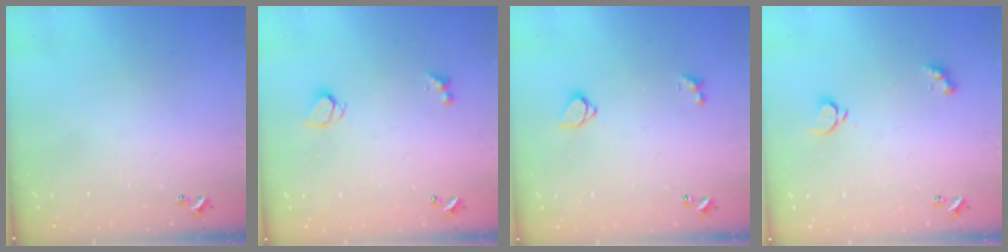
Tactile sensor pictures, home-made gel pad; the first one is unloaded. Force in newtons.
{"total": 2.3, "press": 2.2, "slide": 0.7}
{"total": 1.5, "press": 1.5, "slide": 0.2}
{"total": 1.8, "press": 1.7, "slide": 0.5}